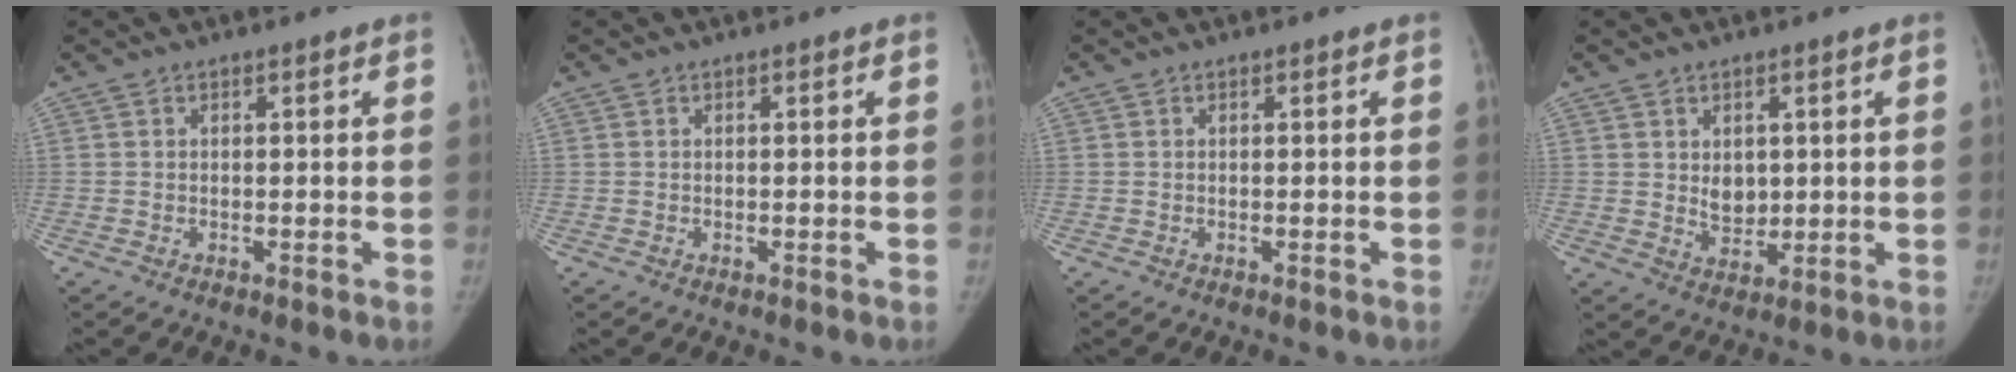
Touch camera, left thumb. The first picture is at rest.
{"total": 0.0}
{"total": 0.0}
{"total": 4.6, "force": [0.9, 3.5, 2.7], "torque": [-0.020, -0.013, 0.025]}